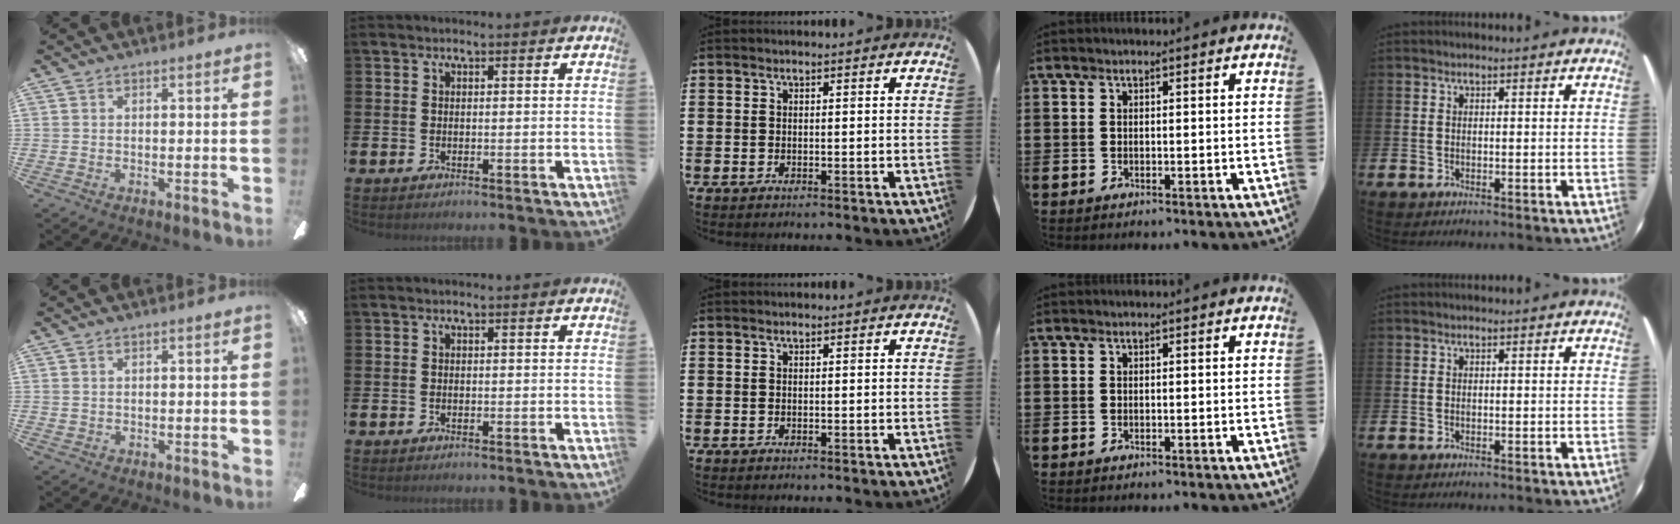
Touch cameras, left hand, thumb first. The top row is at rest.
{"thumb": {"total": 0.5, "force": [0.3, 0.4, 0.1], "torque": [-0.002, 0.004, 0.004]}}